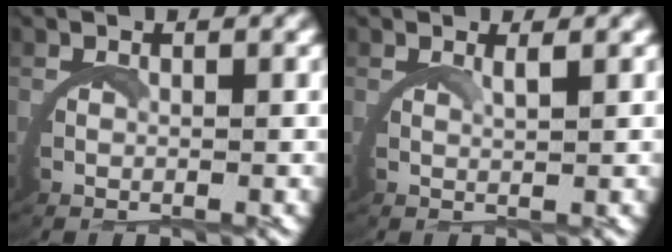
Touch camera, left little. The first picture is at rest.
{"total": 1.4, "force": [1.0, -0.7, 0.7], "torque": [-0.016, -0.001, 0.017]}